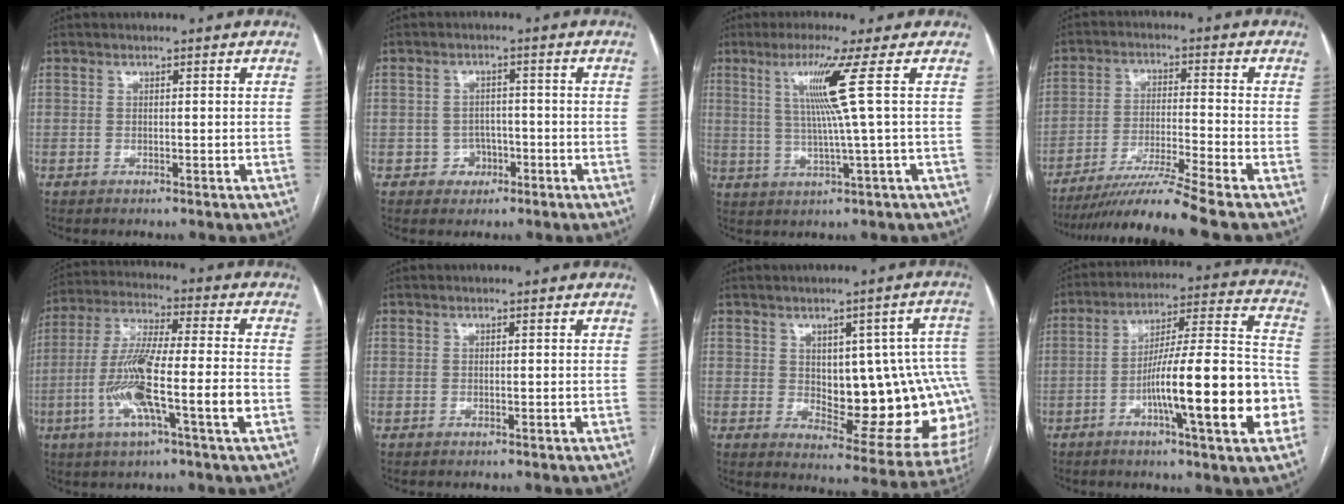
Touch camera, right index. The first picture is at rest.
{"total": 3.2, "force": [-1.3, 2.9, 0.4], "torque": [0.007, 0.013, -0.015]}
{"total": 7.7, "force": [2.3, -2.7, 6.9], "torque": [-0.132, -0.003, 0.055]}
{"total": 11.0, "force": [-9.1, -2.7, 5.5], "torque": [-0.091, -0.030, -0.159]}
{"total": 14.2, "force": [-4.0, 0.9, 13.6], "torque": [-0.263, 0.000, -0.077]}
{"total": 0.0}
{"total": 18.5, "force": [0.3, 6.6, 17.3], "torque": [-0.157, 0.019, 0.024]}
{"total": 20.1, "force": [-6.2, 1.9, 19.0], "torque": [-0.253, 0.015, -0.090]}